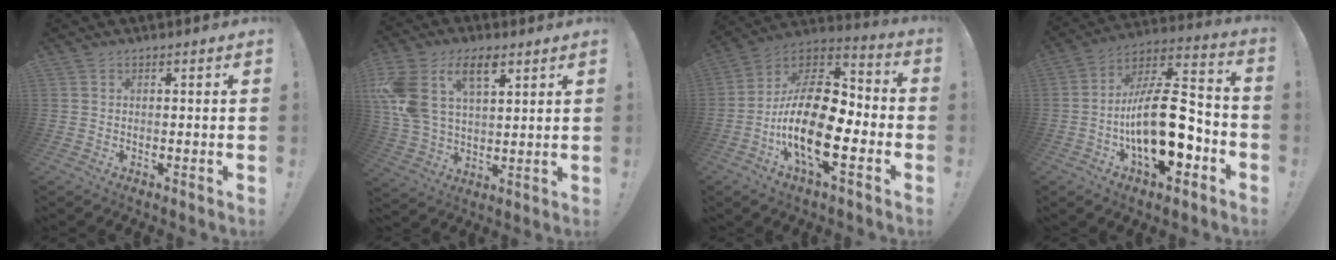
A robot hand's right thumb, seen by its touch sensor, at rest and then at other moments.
{"total": 15.0, "force": [7.4, 8.9, 9.5], "torque": [-0.198, -0.024, 0.136]}
{"total": 22.2, "force": [-5.5, 10.6, 18.7], "torque": [-0.361, 0.021, -0.086]}
{"total": 21.6, "force": [-5.3, 9.6, 18.6], "torque": [-0.322, 0.031, -0.084]}